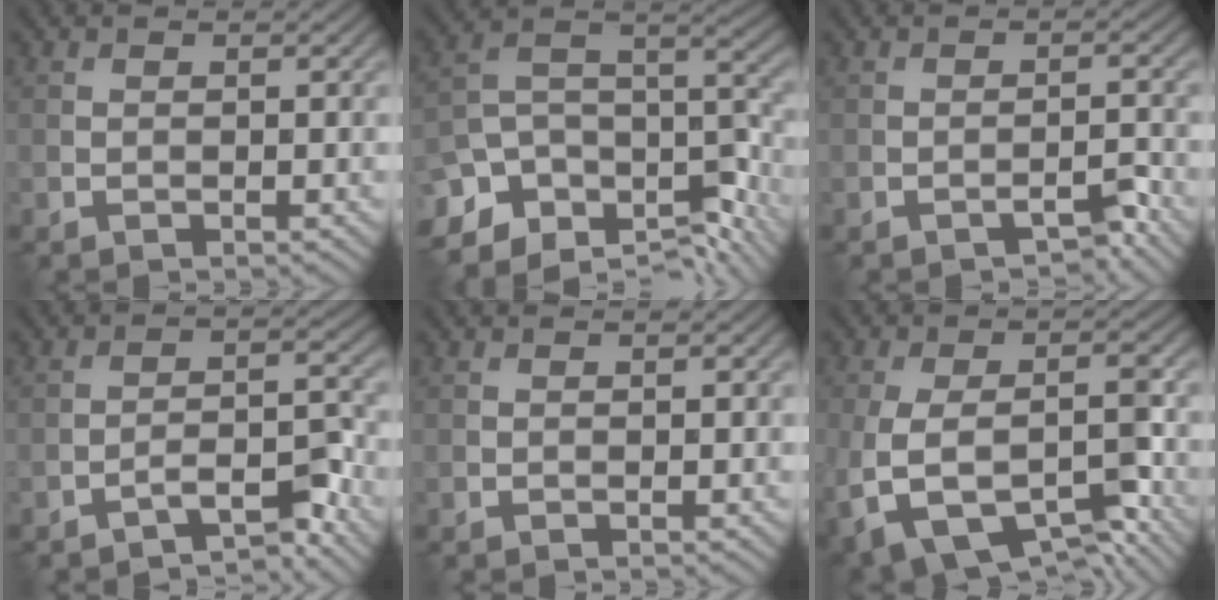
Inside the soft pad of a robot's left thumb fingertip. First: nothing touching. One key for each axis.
{"total": 12.8, "fx": -7.8, "fy": 6.6, "fz": 7.6, "tx": -0.186, "ty": -0.029, "tz": -0.116}
{"total": 2.2, "fx": -1.8, "fy": 0.4, "fz": 1.2, "tx": -0.016, "ty": 0.007, "tz": -0.030}
{"total": 4.6, "fx": -3.7, "fy": 0.6, "fz": 2.6, "tx": -0.038, "ty": 0.017, "tz": -0.064}
{"total": 0.0}
{"total": 11.0, "fx": -5.2, "fy": 5.7, "fz": 7.9, "tx": -0.168, "ty": -0.040, "tz": -0.071}